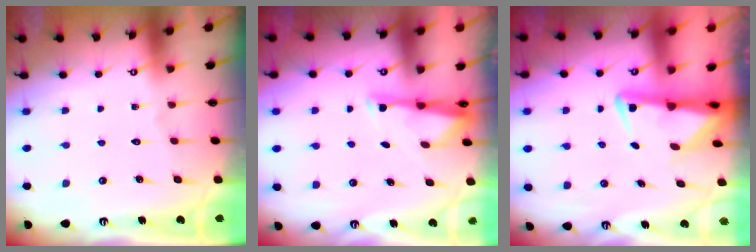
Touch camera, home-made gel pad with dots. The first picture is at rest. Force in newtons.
{"total": 2.9, "press": 2.9, "slide": 0.6}
{"total": 3.6, "press": 3.5, "slide": 0.7}